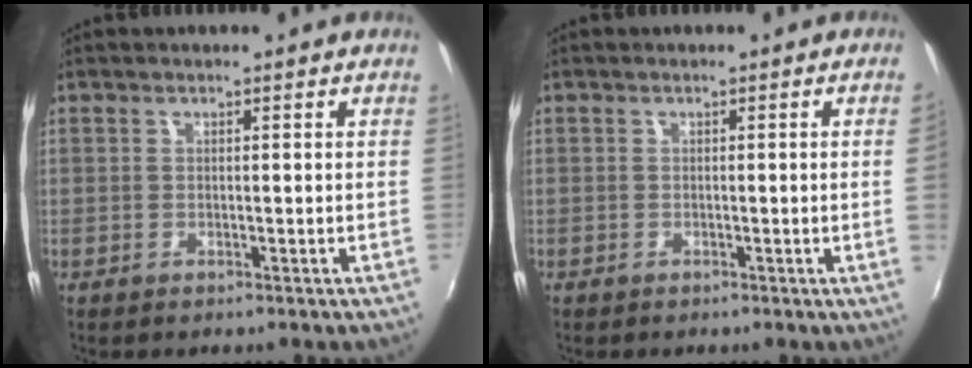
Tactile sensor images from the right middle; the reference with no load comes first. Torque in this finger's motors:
{"motor_torque": [0.55, -0.33, -1.06, -0.21]}